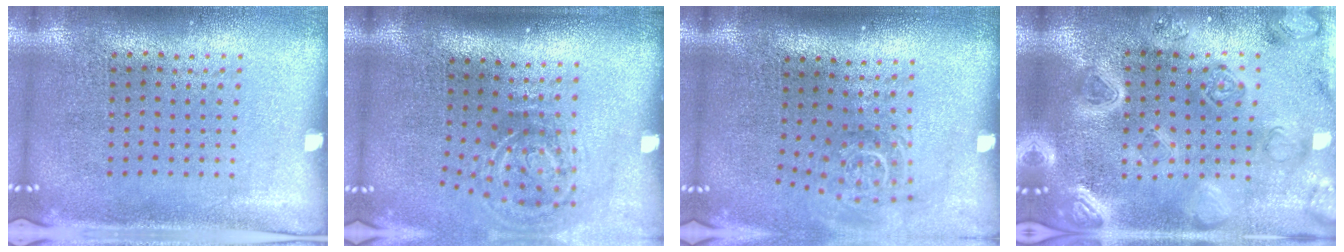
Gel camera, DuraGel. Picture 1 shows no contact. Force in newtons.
{"total": 2.0, "press": 1.3, "slide": 1.6}
{"total": 1.8, "press": 1.2, "slide": 1.3}
{"total": 4.0, "press": 3.6, "slide": 1.7}